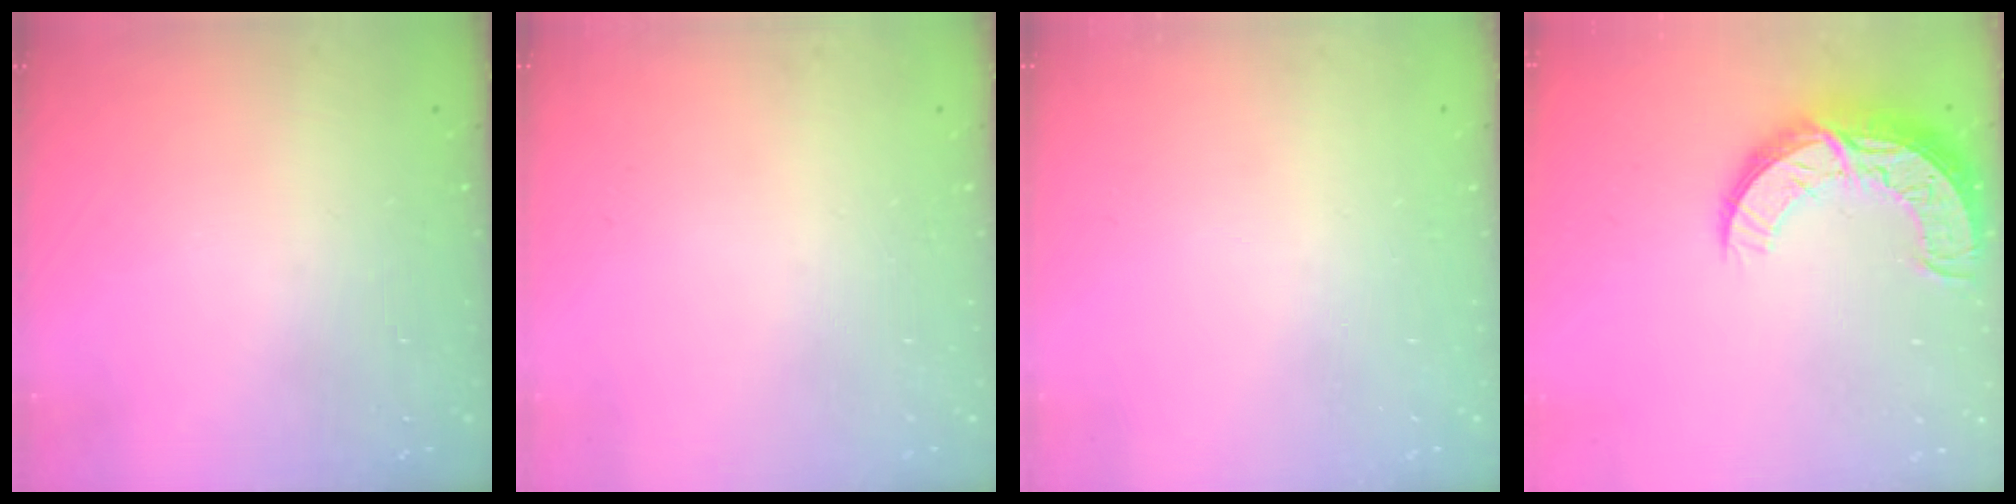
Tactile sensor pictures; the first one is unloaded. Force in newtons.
{"total": 0.0}
{"total": 0.0}
{"total": 13.9, "press": 13.9, "slide": 1.3}